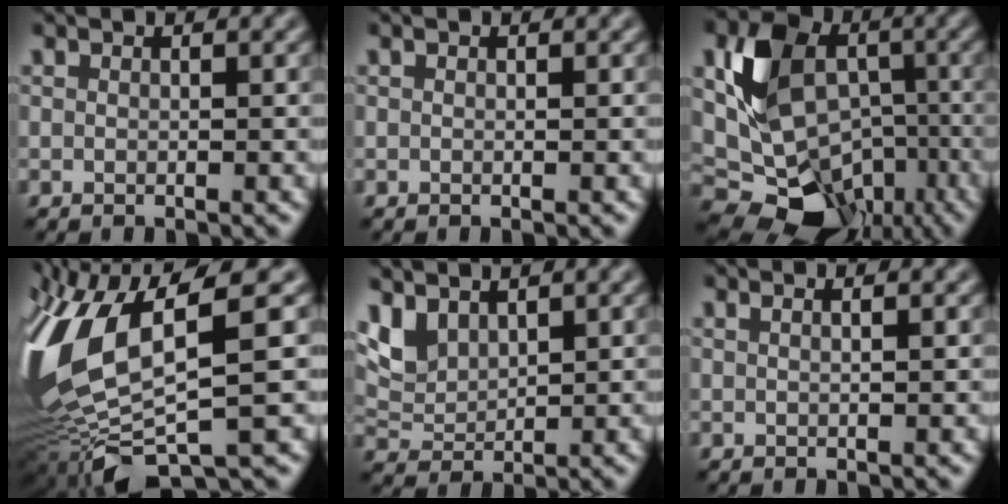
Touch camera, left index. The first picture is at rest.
{"total": 0.0}
{"total": 12.5, "force": [-1.5, 9.5, 7.9], "torque": [-0.135, -0.011, -0.018]}
{"total": 12.8, "force": [0.0, 4.9, 11.8], "torque": [-0.260, -0.013, 0.019]}
{"total": 3.6, "force": [2.7, 1.6, 1.7], "torque": [-0.045, 0.000, 0.058]}
{"total": 1.7, "force": [0.9, 0.8, 1.2], "torque": [-0.001, -0.002, -0.004]}